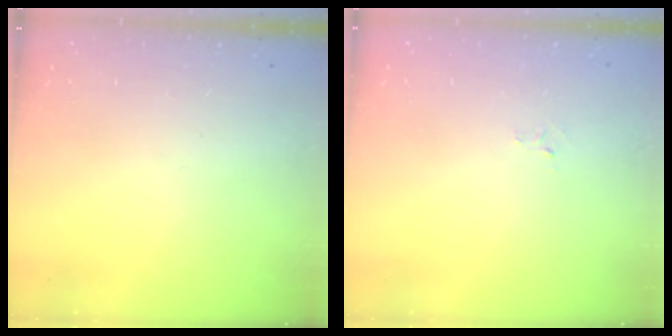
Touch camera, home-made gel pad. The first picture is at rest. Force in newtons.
{"total": 2.6, "press": 2.6, "slide": 0.4}